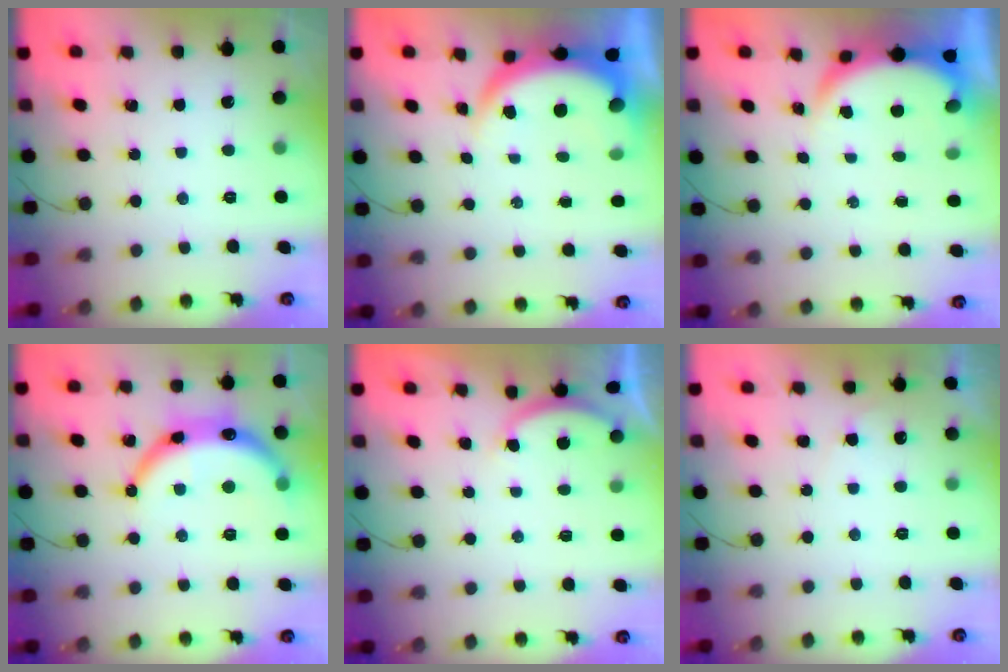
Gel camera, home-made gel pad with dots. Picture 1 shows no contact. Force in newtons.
{"total": 6.9, "press": 6.8, "slide": 1.0}
{"total": 4.9, "press": 4.8, "slide": 0.9}
{"total": 14.4, "press": 14.3, "slide": 1.8}
{"total": 2.5, "press": 2.5, "slide": 0.5}
{"total": 4.3, "press": 4.2, "slide": 1.0}